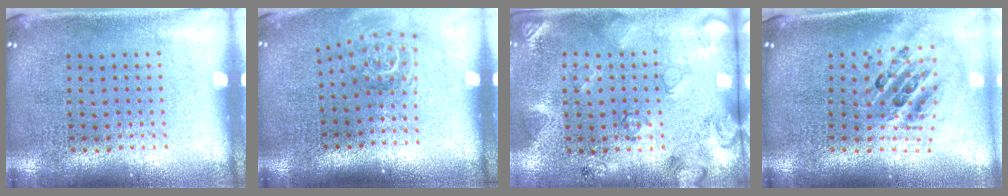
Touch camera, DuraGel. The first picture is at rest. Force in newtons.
{"total": 1.7, "press": 1.2, "slide": 1.2}
{"total": 2.3, "press": 1.8, "slide": 1.4}
{"total": 2.5, "press": 1.7, "slide": 1.8}